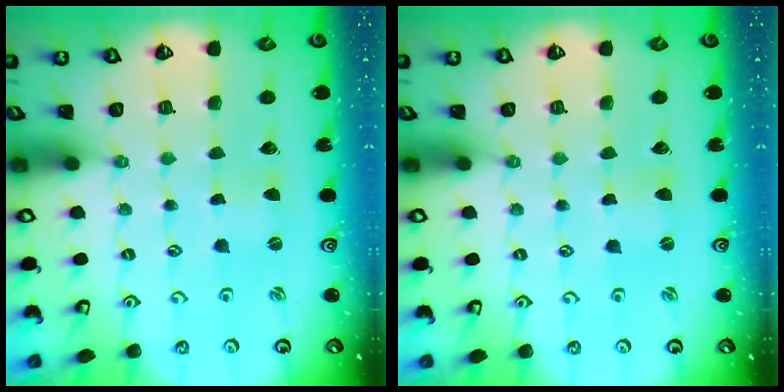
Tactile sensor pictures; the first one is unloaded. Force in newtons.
{"total": 0.0}